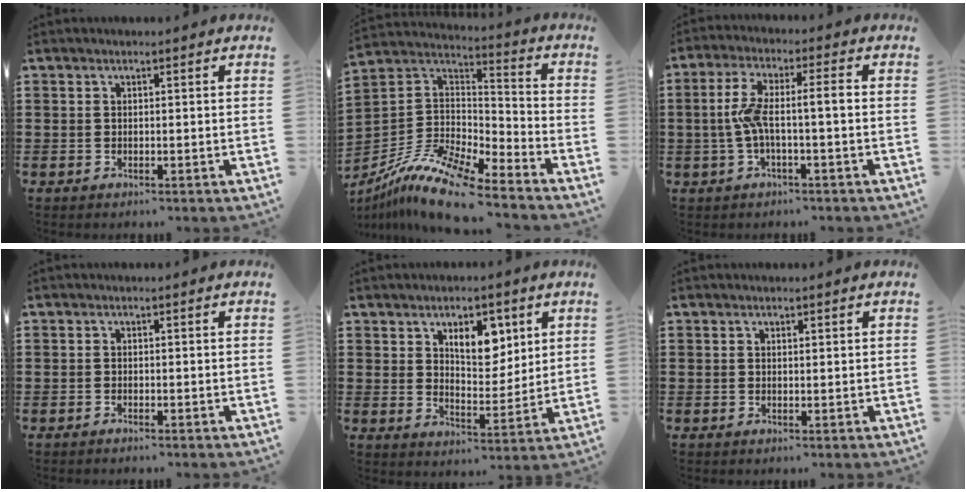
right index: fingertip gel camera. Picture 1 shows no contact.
{"total": 11.9, "force": [-9.7, 2.3, 6.5], "torque": [-0.145, 0.016, -0.197]}
{"total": 6.2, "force": [-0.7, 1.0, 6.1], "torque": [-0.124, -0.001, -0.023]}
{"total": 0.5, "force": [-0.5, 0.0, 0.1], "torque": [-0.004, -0.001, -0.011]}
{"total": 6.9, "force": [3.4, 3.8, 4.6], "torque": [-0.072, 0.001, 0.055]}
{"total": 0.6, "force": [0.3, 0.3, 0.3], "torque": [-0.006, 0.002, 0.007]}